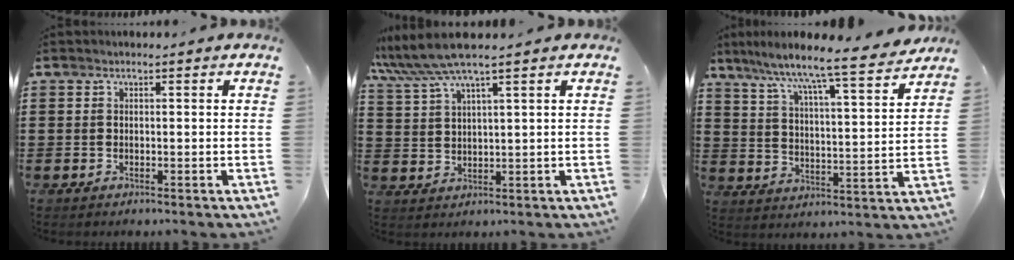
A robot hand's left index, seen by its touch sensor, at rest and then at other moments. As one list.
[{"total": 5.4, "force": [3.6, 0.0, 4.0], "torque": [-0.096, -0.004, 0.061]}, {"total": 7.1, "force": [6.4, -0.6, 3.1], "torque": [-0.088, -0.053, 0.099]}]